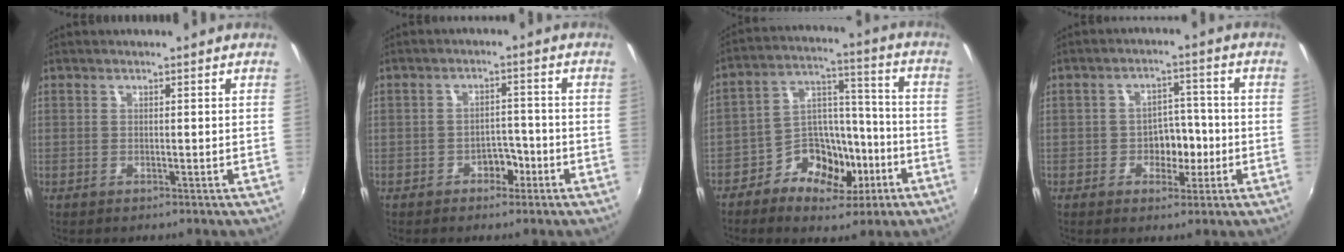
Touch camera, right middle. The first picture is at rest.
{"total": 3.4, "force": [-2.0, 2.4, 1.4], "torque": [-0.026, 0.007, -0.029]}
{"total": 12.6, "force": [-6.5, 8.5, 6.6], "torque": [-0.117, 0.038, -0.101]}
{"total": 5.5, "force": [-1.6, 4.2, 3.1], "torque": [-0.046, 0.009, -0.022]}